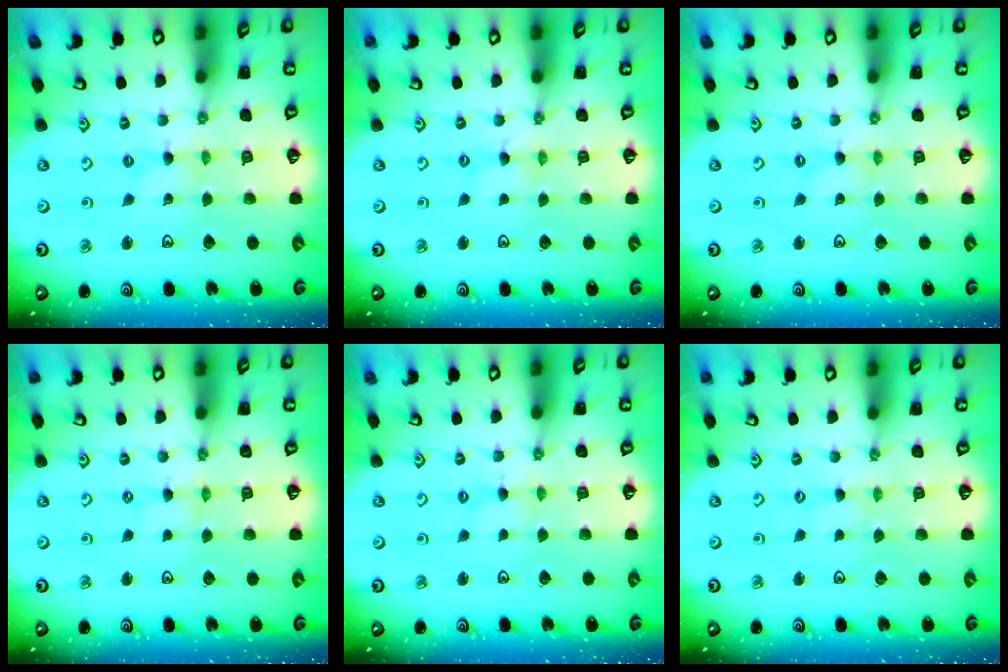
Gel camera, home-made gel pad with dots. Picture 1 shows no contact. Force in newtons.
{"total": 1.1, "press": 1.1, "slide": 0.2}
{"total": 0.6, "press": 0.6, "slide": 0.1}
{"total": 1.3, "press": 1.3, "slide": 0.3}
{"total": 2.1, "press": 2.1, "slide": 0.4}
{"total": 0.0}